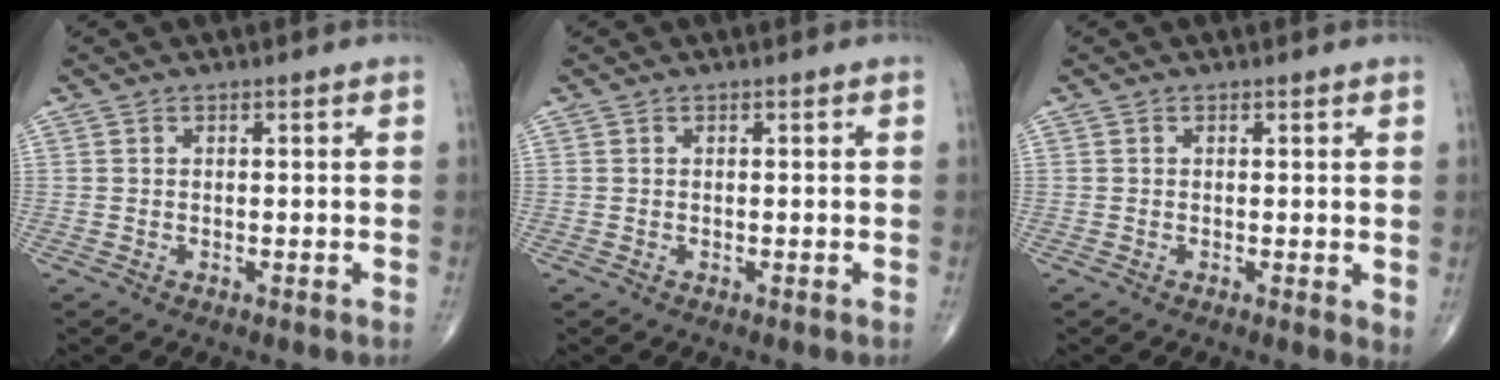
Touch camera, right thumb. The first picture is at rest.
{"total": 0.0}
{"total": 2.1, "force": [0.1, 0.8, 1.9], "torque": [-0.025, -0.008, -0.002]}